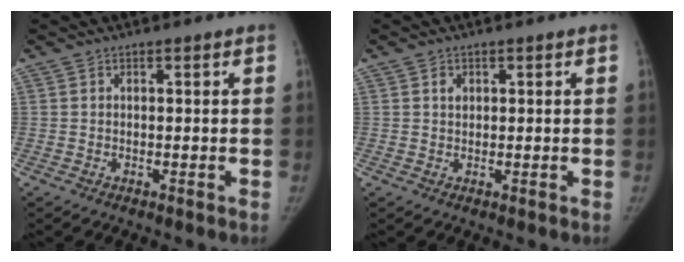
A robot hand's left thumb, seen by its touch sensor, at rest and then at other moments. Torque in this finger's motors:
{"motor_torque": [0.32, 0.07, 0.19, -0.27, 0.08]}